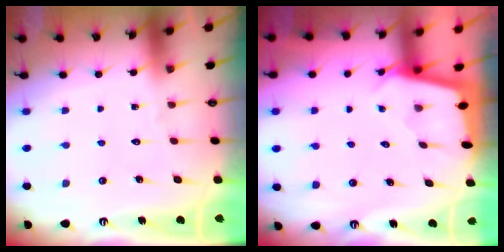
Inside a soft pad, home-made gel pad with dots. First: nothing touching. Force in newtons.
{"total": 2.0, "press": 2.0, "slide": 0.2}